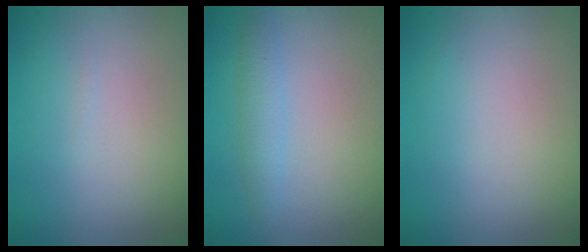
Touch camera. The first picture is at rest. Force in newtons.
{"total": 2.0, "press": 2.0, "slide": 0.1}
{"total": 0.0}